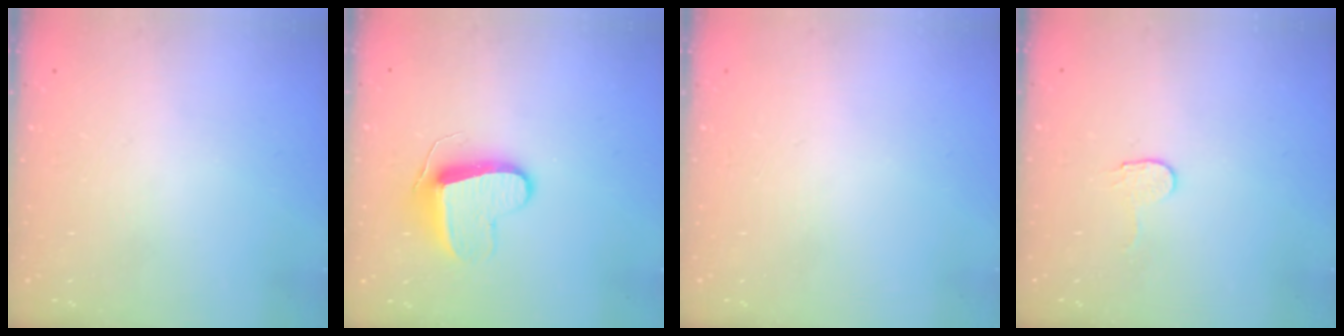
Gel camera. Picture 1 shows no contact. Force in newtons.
{"total": 9.7, "press": 9.7, "slide": 0.3}
{"total": 0.0}
{"total": 2.9, "press": 2.9, "slide": 0.3}